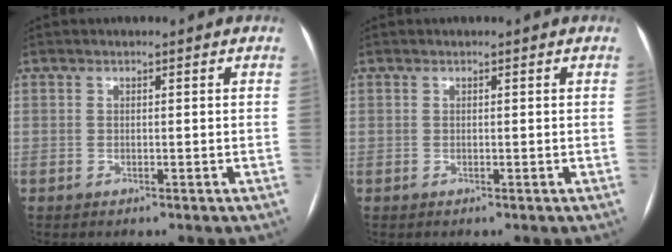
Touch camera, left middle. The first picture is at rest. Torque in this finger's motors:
{"motor_torque": [1.26, -0.88, -0.15, -0.21]}